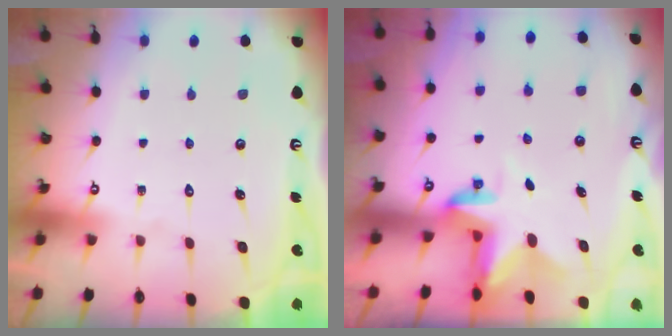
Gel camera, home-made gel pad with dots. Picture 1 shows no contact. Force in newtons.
{"total": 3.0, "press": 3.0, "slide": 0.4}